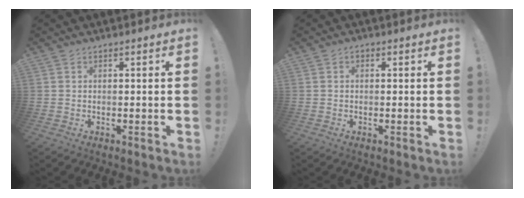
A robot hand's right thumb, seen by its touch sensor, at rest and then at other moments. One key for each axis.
{"total": 0.8, "fx": -0.1, "fy": 0.7, "fz": 0.4, "tx": 0.001, "ty": 0.000, "tz": -0.005}